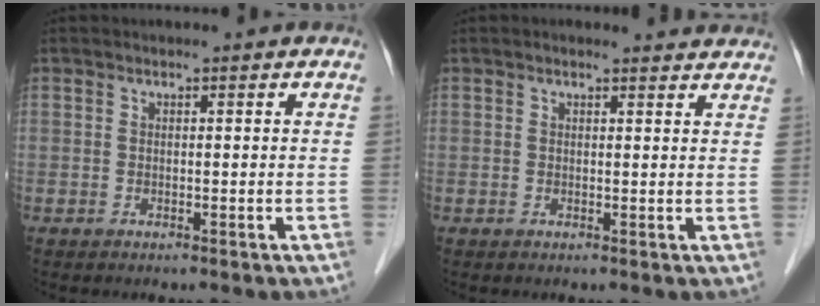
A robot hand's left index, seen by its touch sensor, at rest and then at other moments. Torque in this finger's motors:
{"motor_torque": [0.75, -0.91, 0.01, -0.01]}